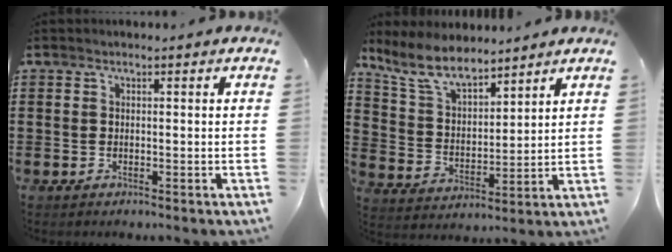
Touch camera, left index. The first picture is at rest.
{"total": 8.1, "force": [7.1, 2.3, 3.3], "torque": [-0.093, -0.020, 0.130]}